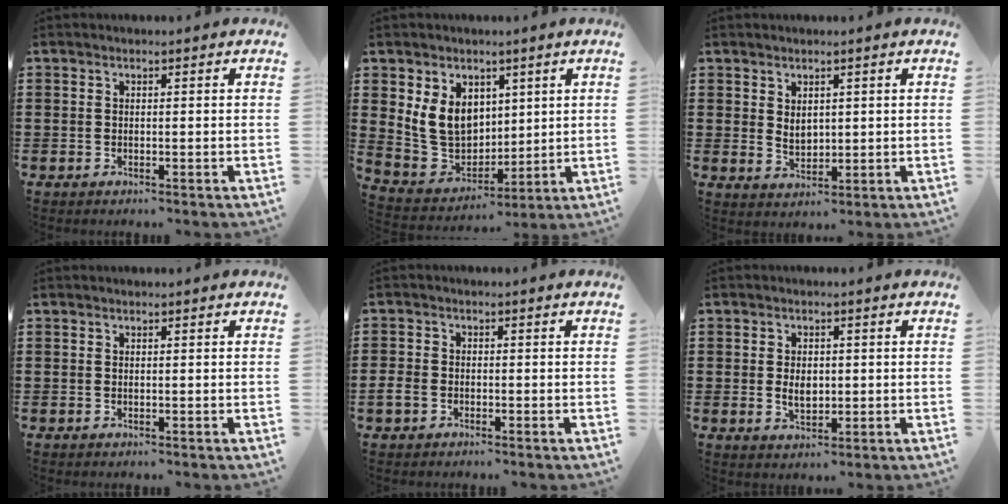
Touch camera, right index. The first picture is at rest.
{"total": 9.5, "force": [2.4, 7.8, 4.8], "torque": [-0.130, 0.005, 0.049]}
{"total": 2.6, "force": [1.1, 1.8, 1.4], "torque": [-0.024, 0.003, 0.020]}
{"total": 0.0}
{"total": 2.3, "force": [-1.3, 1.6, 1.1], "torque": [-0.039, -0.004, -0.028]}
{"total": 3.3, "force": [0.0, 2.1, 2.5], "torque": [-0.043, 0.004, -0.002]}